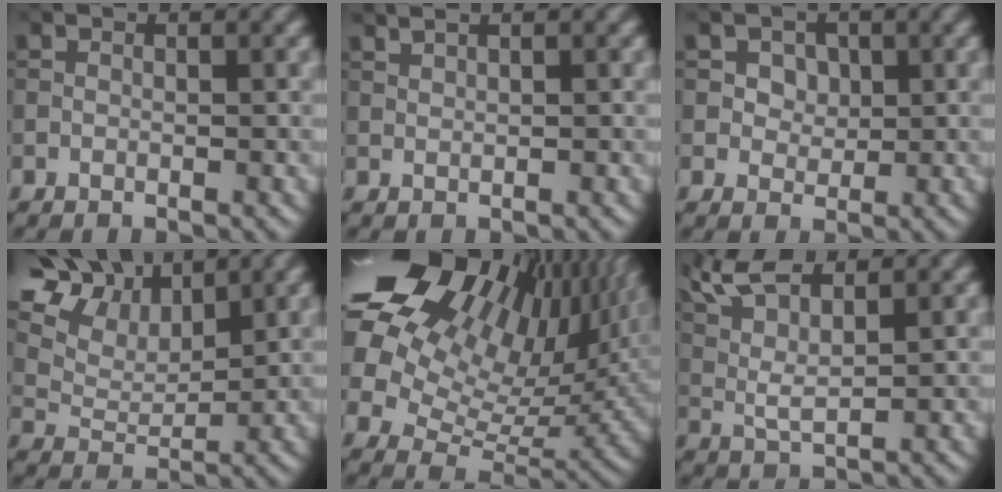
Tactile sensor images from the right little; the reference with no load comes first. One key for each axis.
{"total": 1.9, "fx": 1.4, "fy": 0.5, "fz": 1.2, "tx": -0.015, "ty": 0.021, "tz": 0.014}
{"total": 1.4, "fx": 0.5, "fy": 1.2, "fz": 0.5, "tx": -0.028, "ty": 0.004, "tz": 0.030}
{"total": 12.4, "fx": 8.3, "fy": 6.2, "fz": 6.8, "tx": -0.166, "ty": 0.043, "tz": 0.150}
{"total": 20.0, "fx": 9.1, "fy": 12.1, "fz": 13.1, "tx": -0.256, "ty": 0.060, "tz": 0.169}
{"total": 5.3, "fx": 3.6, "fy": 0.9, "fz": 3.8, "tx": -0.095, "ty": 0.016, "tz": 0.090}